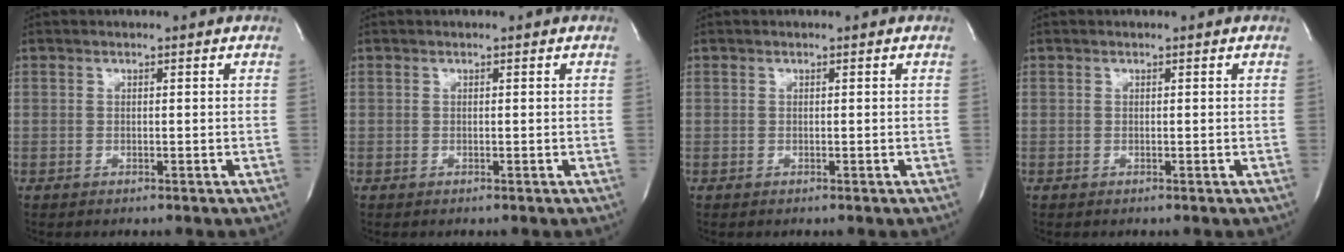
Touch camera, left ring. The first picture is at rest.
{"total": 0.0}
{"total": 0.0}
{"total": 0.0}